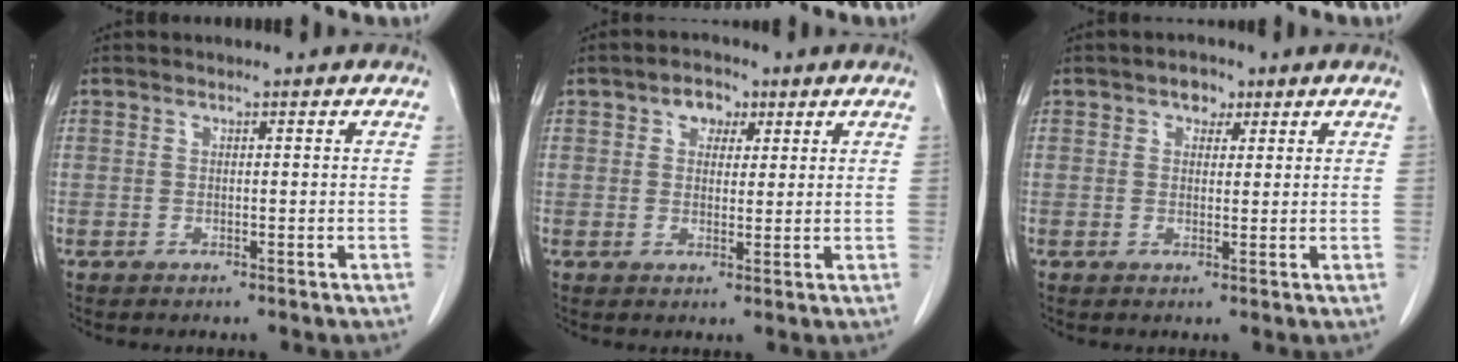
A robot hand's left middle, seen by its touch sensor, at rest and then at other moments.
{"total": 3.6, "force": [1.7, 2.5, 1.9], "torque": [-0.030, 0.012, 0.028]}
{"total": 2.4, "force": [1.3, 1.6, 1.2], "torque": [-0.019, 0.006, 0.020]}